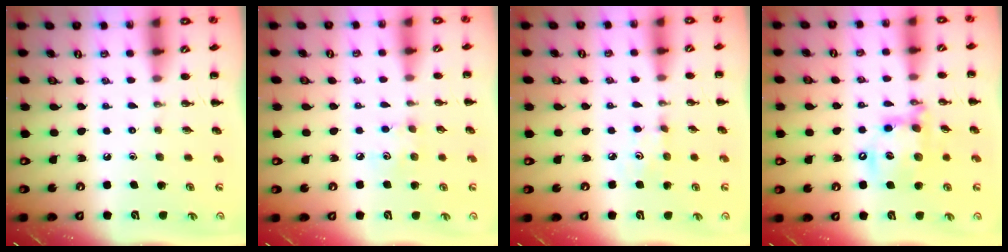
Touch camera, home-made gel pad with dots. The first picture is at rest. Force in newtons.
{"total": 4.6, "press": 4.5, "slide": 1.1}
{"total": 3.7, "press": 3.6, "slide": 1.1}
{"total": 15.0, "press": 14.6, "slide": 3.2}